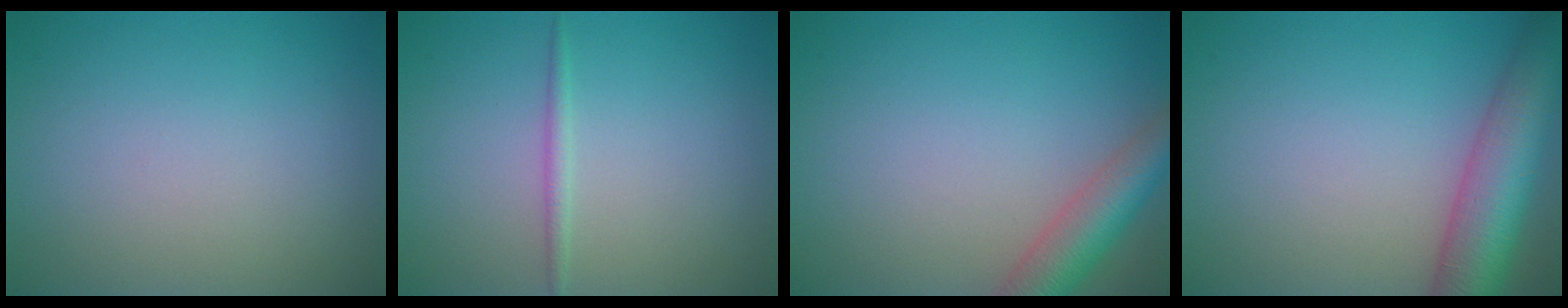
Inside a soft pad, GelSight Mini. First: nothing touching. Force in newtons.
{"total": 1.1, "press": 1.1, "slide": 0.0}
{"total": 4.6, "press": 4.6, "slide": 0.2}
{"total": 8.2, "press": 8.2, "slide": 0.3}